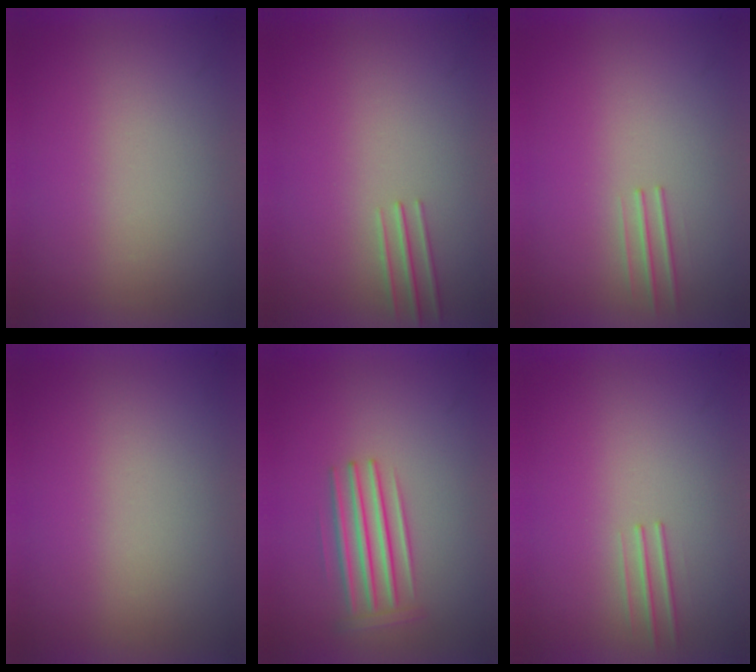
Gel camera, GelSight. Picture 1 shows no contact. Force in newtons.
{"total": 1.1}
{"total": 1.1}
{"total": 1.0}
{"total": 2.8}
{"total": 1.1}